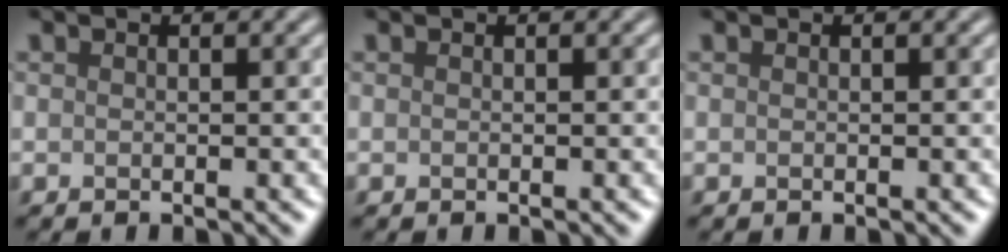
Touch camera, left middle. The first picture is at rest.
{"total": 0.0}
{"total": 0.0}